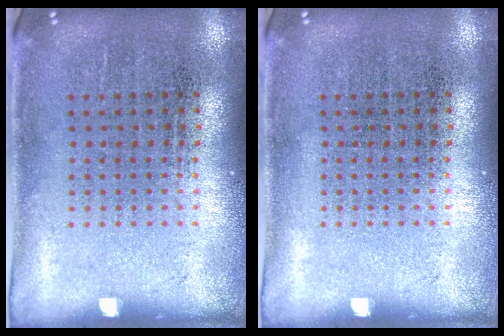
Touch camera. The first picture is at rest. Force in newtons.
{"total": 0.0}